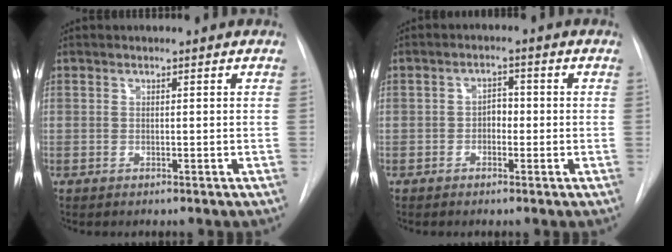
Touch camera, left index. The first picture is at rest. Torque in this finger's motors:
{"motor_torque": [0.02, 0.02, -0.01, 0.00]}